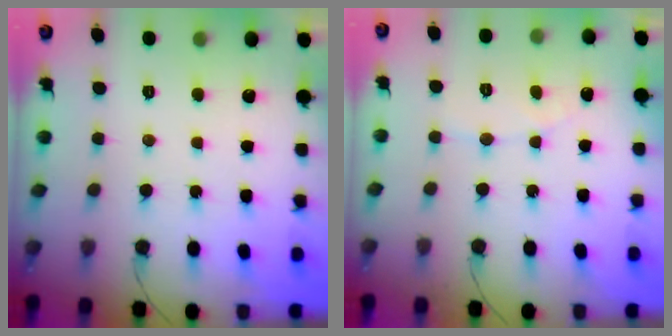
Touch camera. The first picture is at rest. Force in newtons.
{"total": 4.3, "press": 4.2, "slide": 0.5}